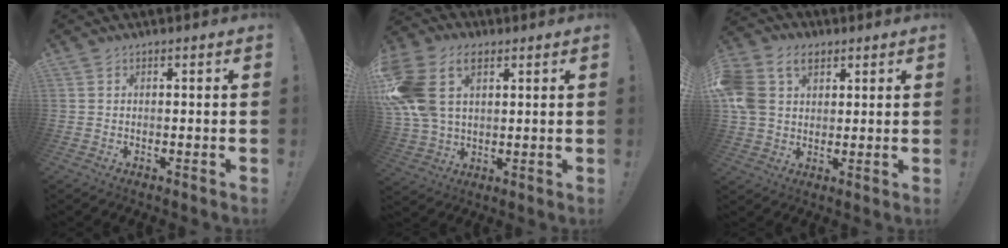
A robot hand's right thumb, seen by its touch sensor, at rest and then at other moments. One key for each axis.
{"total": 17.0, "fx": 6.2, "fy": 11.3, "fz": 11.1, "tx": -0.227, "ty": -0.019, "tz": 0.117}
{"total": 13.2, "fx": 5.1, "fy": 9.7, "fz": 7.4, "tx": -0.152, "ty": -0.008, "tz": 0.101}